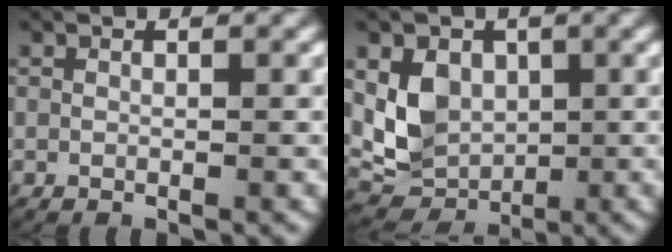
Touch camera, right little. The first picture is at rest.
{"total": 5.4, "force": [0.2, 4.4, 3.1], "torque": [-0.071, -0.021, 0.011]}